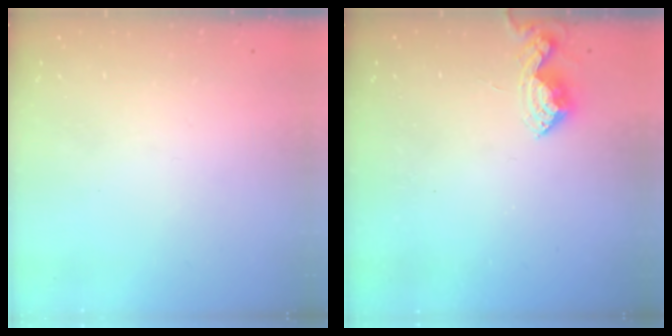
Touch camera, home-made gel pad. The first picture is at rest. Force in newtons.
{"total": 8.1, "press": 8.1, "slide": 0.8}